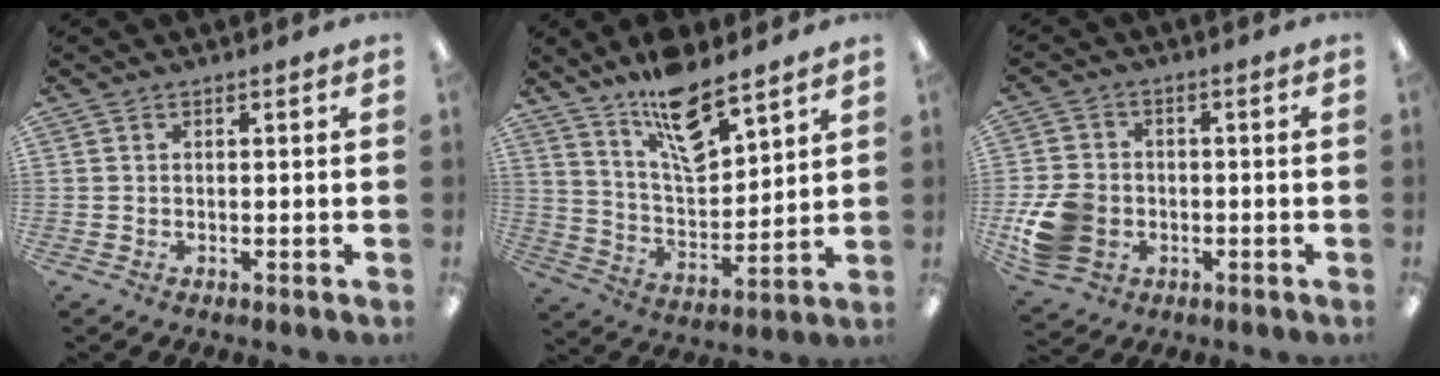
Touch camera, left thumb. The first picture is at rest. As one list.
[{"total": 14.9, "force": [11.2, 5.3, 8.3], "torque": [-0.135, -0.067, 0.193]}, {"total": 10.3, "force": [-2.8, 8.2, 5.6], "torque": [-0.120, 0.020, -0.046]}]